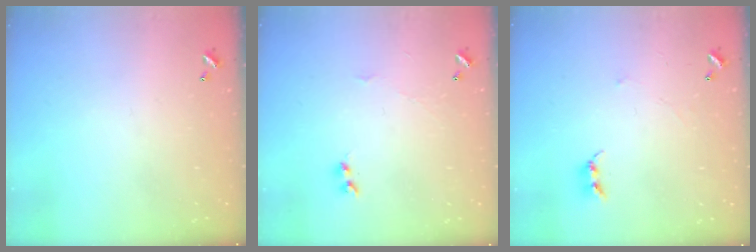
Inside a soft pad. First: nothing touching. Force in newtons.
{"total": 1.9, "press": 1.8, "slide": 0.5}
{"total": 2.4, "press": 2.4, "slide": 0.4}